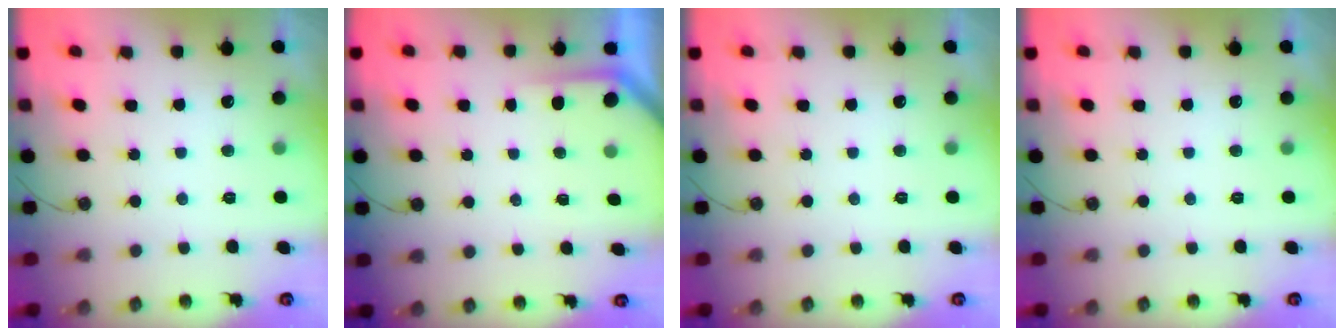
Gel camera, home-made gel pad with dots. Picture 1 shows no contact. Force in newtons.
{"total": 2.4, "press": 2.4, "slide": 0.2}
{"total": 0.0}
{"total": 0.0}